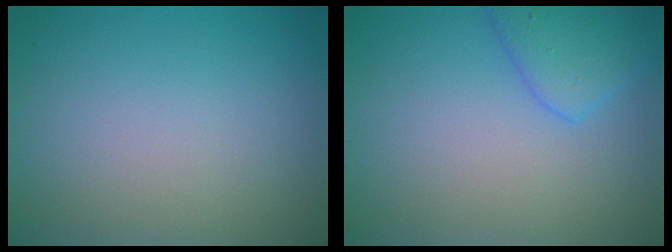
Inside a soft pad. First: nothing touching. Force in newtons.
{"total": 3.1, "press": 3.1, "slide": 0.2}